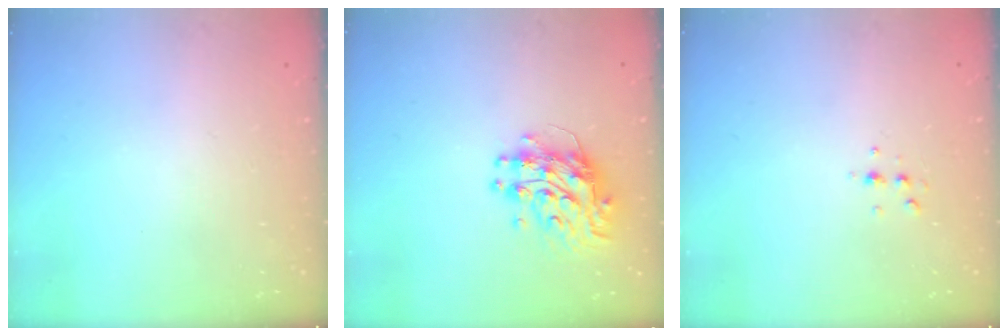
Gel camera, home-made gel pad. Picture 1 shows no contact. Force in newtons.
{"total": 11.5, "press": 11.5, "slide": 1.0}
{"total": 4.0, "press": 3.9, "slide": 0.9}